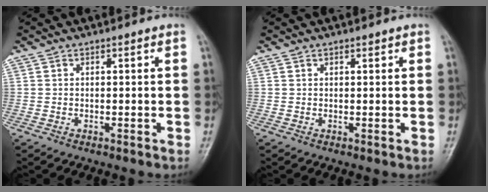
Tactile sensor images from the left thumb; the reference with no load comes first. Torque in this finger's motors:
{"motor_torque": [-0.18, 0.05, -0.60, -0.07, -0.04]}